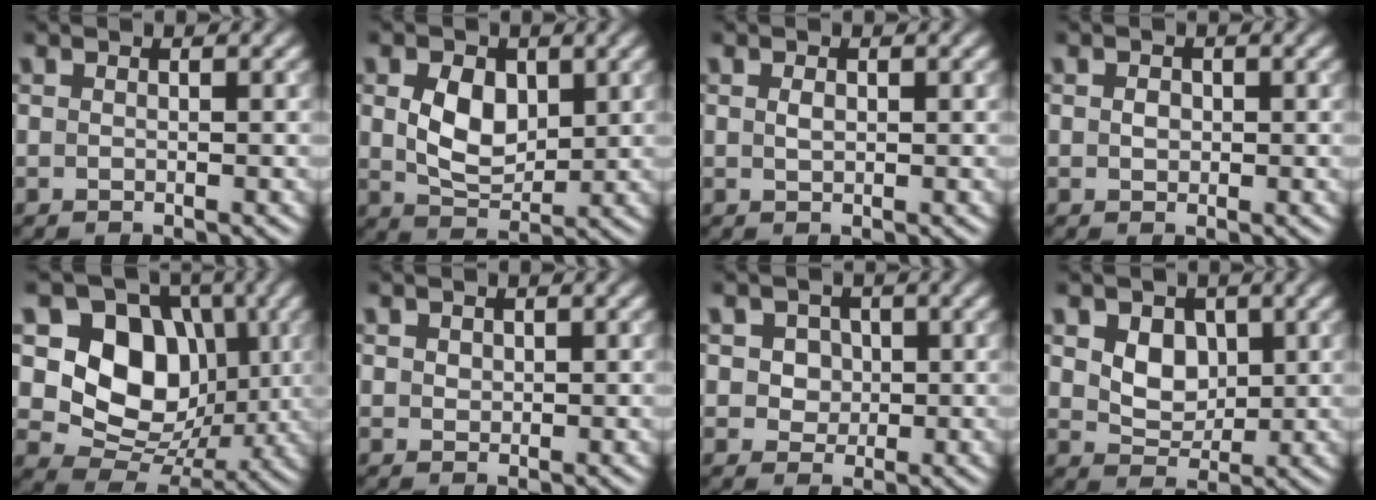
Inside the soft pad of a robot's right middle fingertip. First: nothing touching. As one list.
[{"total": 4.6, "force": [0.9, 3.1, 3.2], "torque": [-0.071, -0.004, 0.018]}, {"total": 0.8, "force": [0.2, 0.5, 0.6], "torque": [-0.015, 0.001, 0.004]}, {"total": 0.9, "force": [0.1, 0.8, 0.5], "torque": [-0.011, -0.001, 0.000]}, {"total": 9.7, "force": [1.6, 7.7, 5.7], "torque": [-0.099, -0.014, 0.018]}, {"total": 0.7, "force": [0.4, 0.6, 0.2], "torque": [-0.005, -0.002, 0.008]}, {"total": 3.3, "force": [1.0, 2.7, 1.6], "torque": [-0.021, 0.013, 0.010]}, {"total": 3.7, "force": [1.1, 2.8, 2.2], "torque": [-0.048, -0.011, 0.017]}]